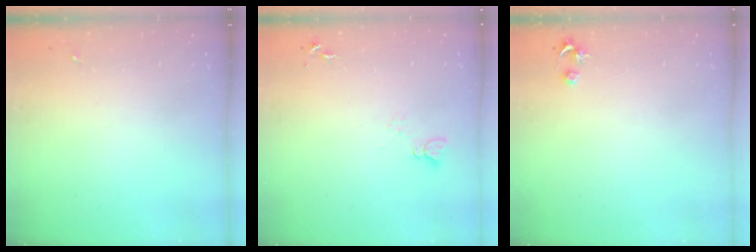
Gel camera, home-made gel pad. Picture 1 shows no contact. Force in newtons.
{"total": 3.7, "press": 3.7, "slide": 0.4}
{"total": 3.5, "press": 3.5, "slide": 0.3}